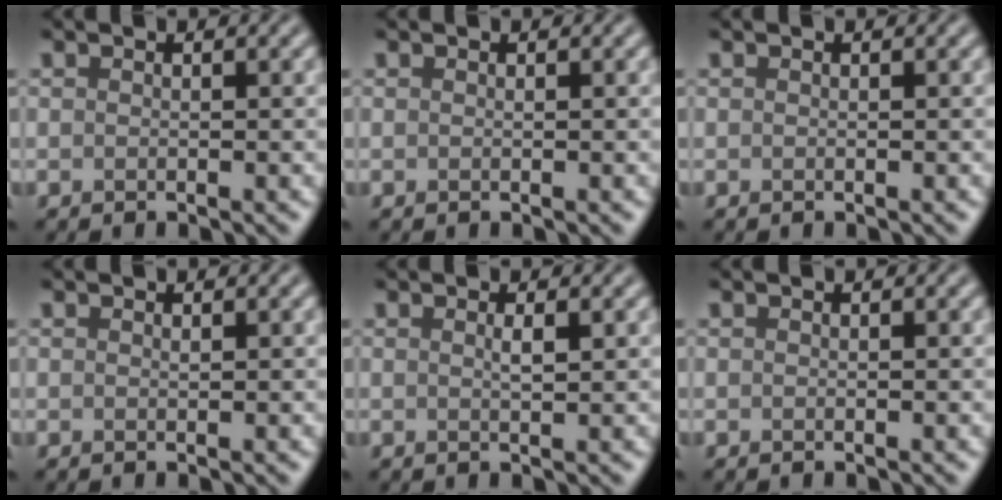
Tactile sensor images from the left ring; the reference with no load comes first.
{"total": 0.0}
{"total": 0.0}
{"total": 0.0}
{"total": 1.0, "force": [0.4, 0.2, 0.9], "torque": [-0.014, 0.002, 0.004]}
{"total": 0.0}